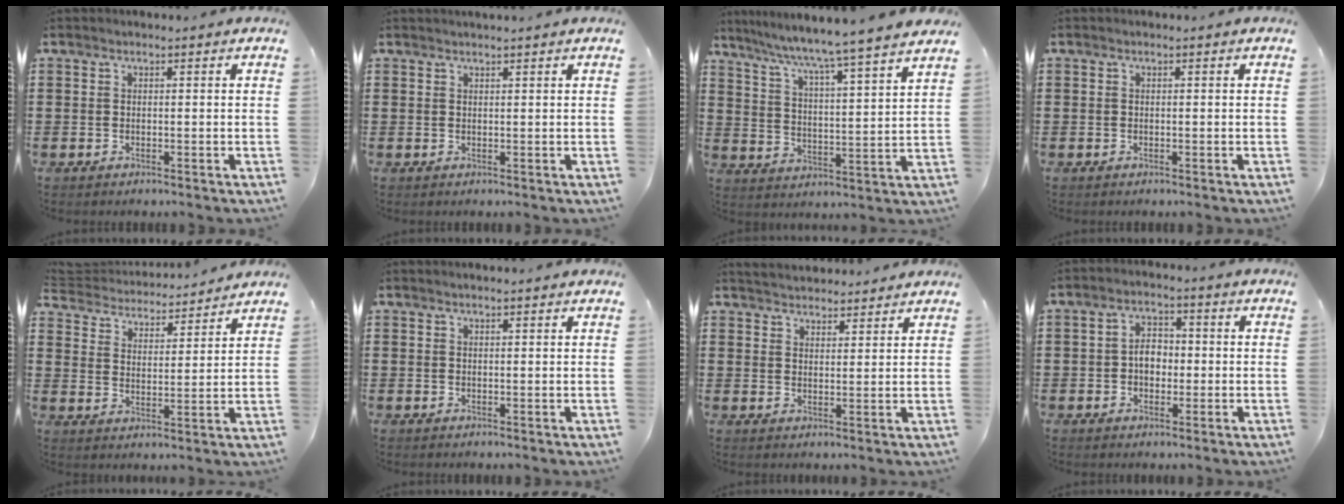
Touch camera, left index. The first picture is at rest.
{"total": 0.8, "force": [0.8, -0.1, 0.2], "torque": [-0.003, -0.002, 0.016]}
{"total": 5.5, "force": [4.7, -1.4, 2.5], "torque": [-0.070, -0.048, 0.068]}
{"total": 0.0}
{"total": 4.1, "force": [4.0, 0.4, 0.0], "torque": [-0.026, -0.028, 0.065]}
{"total": 0.7, "force": [0.7, 0.0, 0.3], "torque": [-0.006, -0.002, 0.013]}
{"total": 3.1, "force": [3.1, 0.2, -0.4], "torque": [-0.003, -0.009, 0.057]}
{"total": 3.8, "force": [-0.4, 2.6, 2.7], "torque": [-0.048, 0.004, -0.012]}